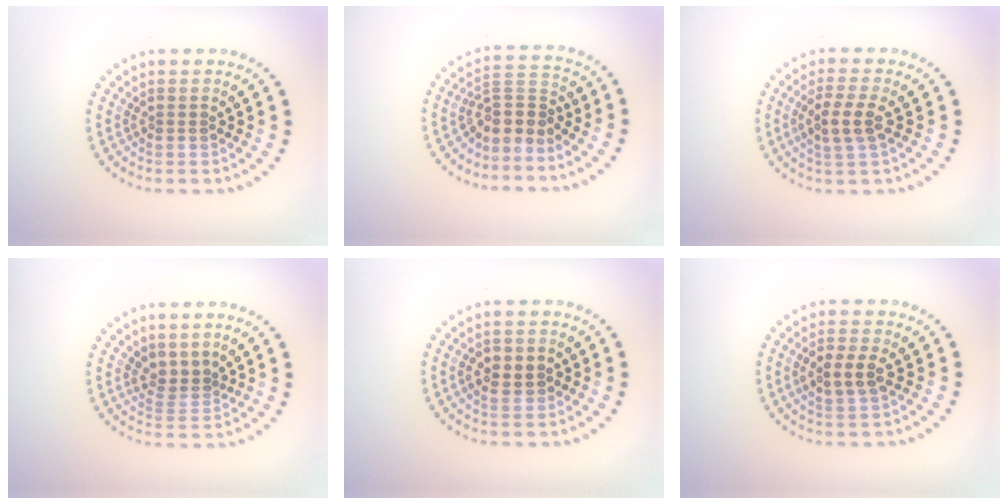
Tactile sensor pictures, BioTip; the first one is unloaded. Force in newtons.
{"total": 3.0, "press": 2.1, "slide": 2.2}
{"total": 2.7, "press": 2.6, "slide": 0.9}
{"total": 2.0, "press": 1.3, "slide": 1.5}
{"total": 2.5, "press": 2.5, "slide": 0.3}
{"total": 2.9, "press": 2.8, "slide": 0.7}